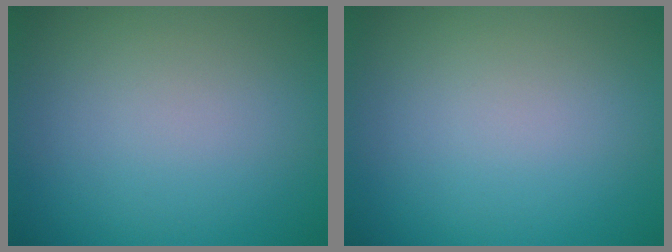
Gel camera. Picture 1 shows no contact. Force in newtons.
{"total": 0.0}